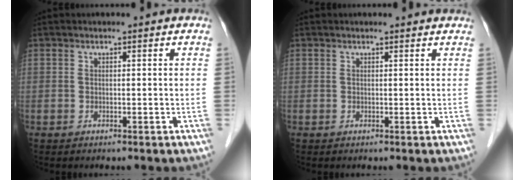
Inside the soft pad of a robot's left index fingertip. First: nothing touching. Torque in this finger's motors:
{"motor_torque": [0.07, -0.20, -0.03, 0.01]}